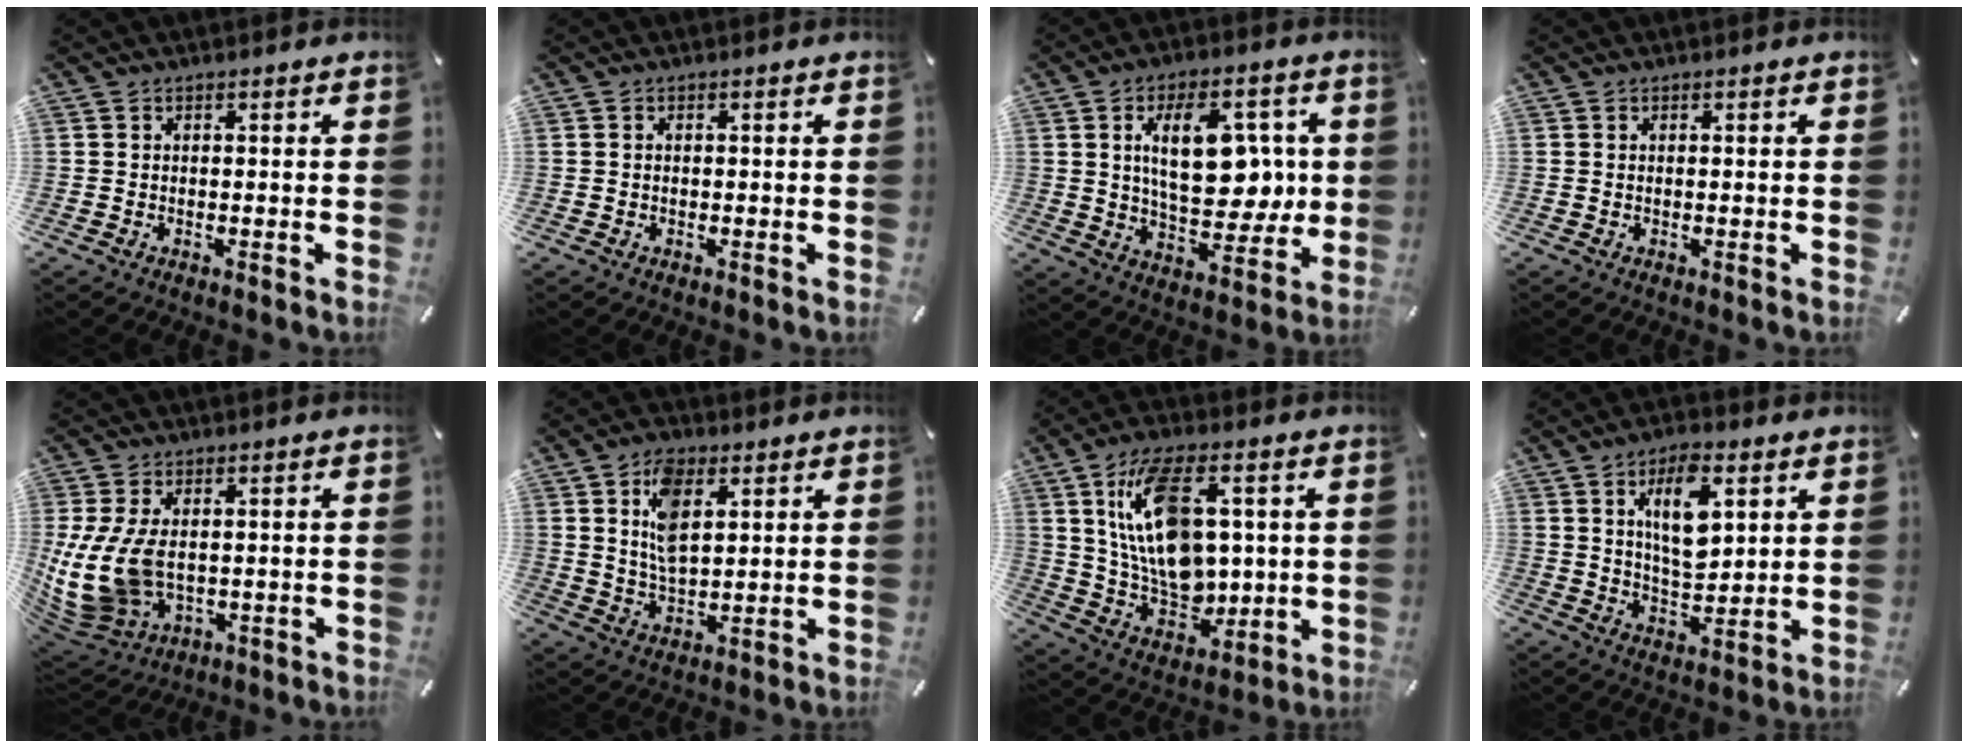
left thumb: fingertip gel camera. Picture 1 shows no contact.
{"total": 0.5, "force": [0.0, 0.4, 0.4], "torque": [-0.008, 0.002, -0.002]}
{"total": 16.6, "force": [3.3, 9.8, 13.0], "torque": [-0.210, 0.004, 0.054]}
{"total": 0.0}
{"total": 12.6, "force": [0.5, 8.9, 8.9], "torque": [-0.216, -0.008, 0.010]}
{"total": 9.7, "force": [3.7, 5.7, 6.9], "torque": [-0.145, -0.001, 0.063]}
{"total": 17.5, "force": [4.6, 10.9, 13.0], "torque": [-0.243, -0.007, 0.082]}
{"total": 11.1, "force": [4.5, 5.2, 8.6], "torque": [-0.151, -0.007, 0.075]}